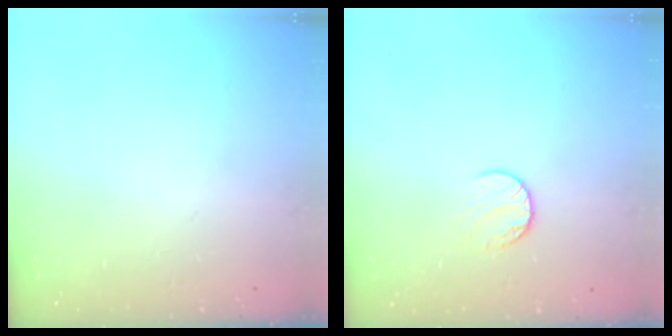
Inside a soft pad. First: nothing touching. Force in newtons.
{"total": 7.3, "press": 7.2, "slide": 0.6}